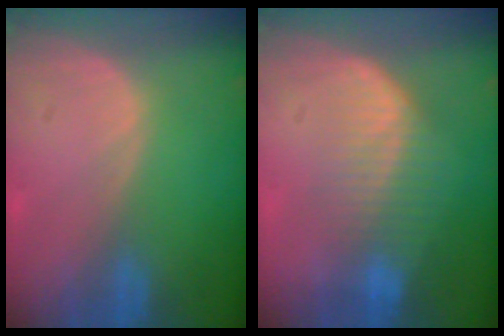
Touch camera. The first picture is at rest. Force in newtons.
{"total": 7.1, "press": 6.5, "slide": 2.8}